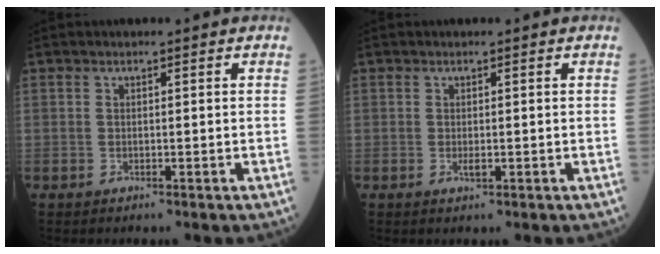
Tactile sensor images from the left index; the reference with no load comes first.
{"total": 0.9, "force": [-0.2, 0.3, 0.8], "torque": [-0.018, -0.002, -0.001]}